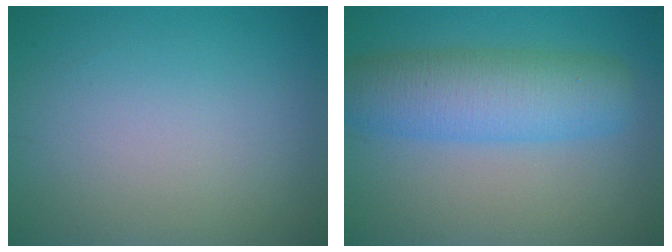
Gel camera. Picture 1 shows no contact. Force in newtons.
{"total": 6.7, "press": 6.7, "slide": 0.2}